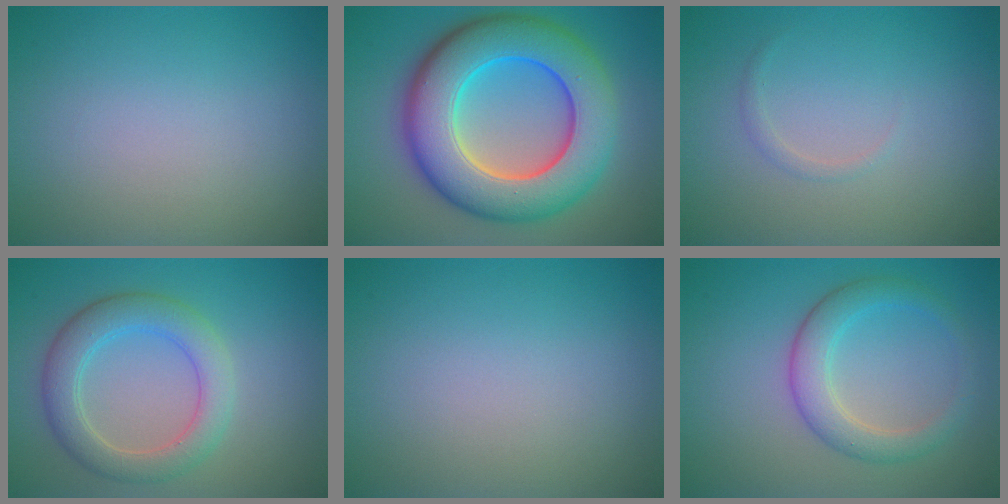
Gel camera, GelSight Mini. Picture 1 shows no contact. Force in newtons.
{"total": 12.3, "press": 12.3, "slide": 0.2}
{"total": 0.7, "press": 0.7, "slide": 0.1}
{"total": 4.4, "press": 4.4, "slide": 0.2}
{"total": 0.0}
{"total": 3.6, "press": 3.6, "slide": 0.1}